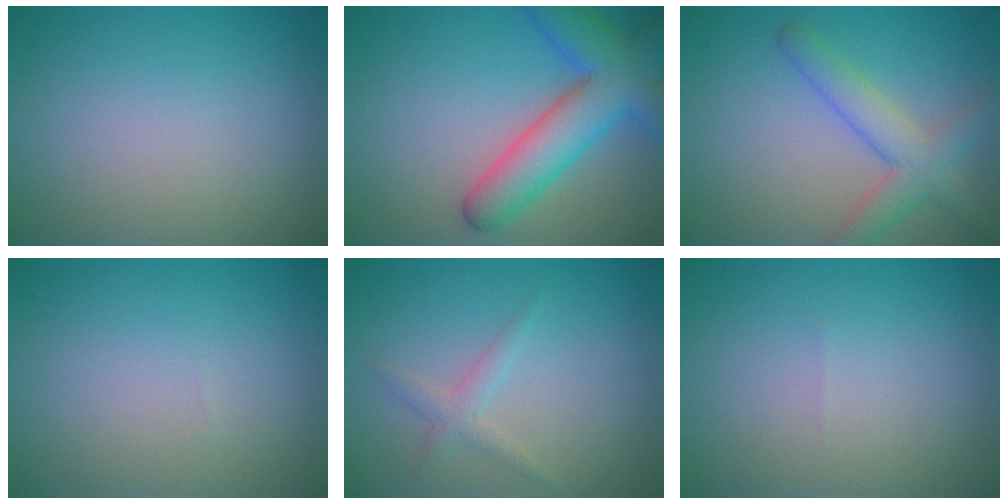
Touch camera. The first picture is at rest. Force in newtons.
{"total": 7.9, "press": 7.9, "slide": 0.4}
{"total": 4.1, "press": 4.1, "slide": 0.2}
{"total": 0.0}
{"total": 1.6, "press": 1.6, "slide": 0.0}
{"total": 0.0}